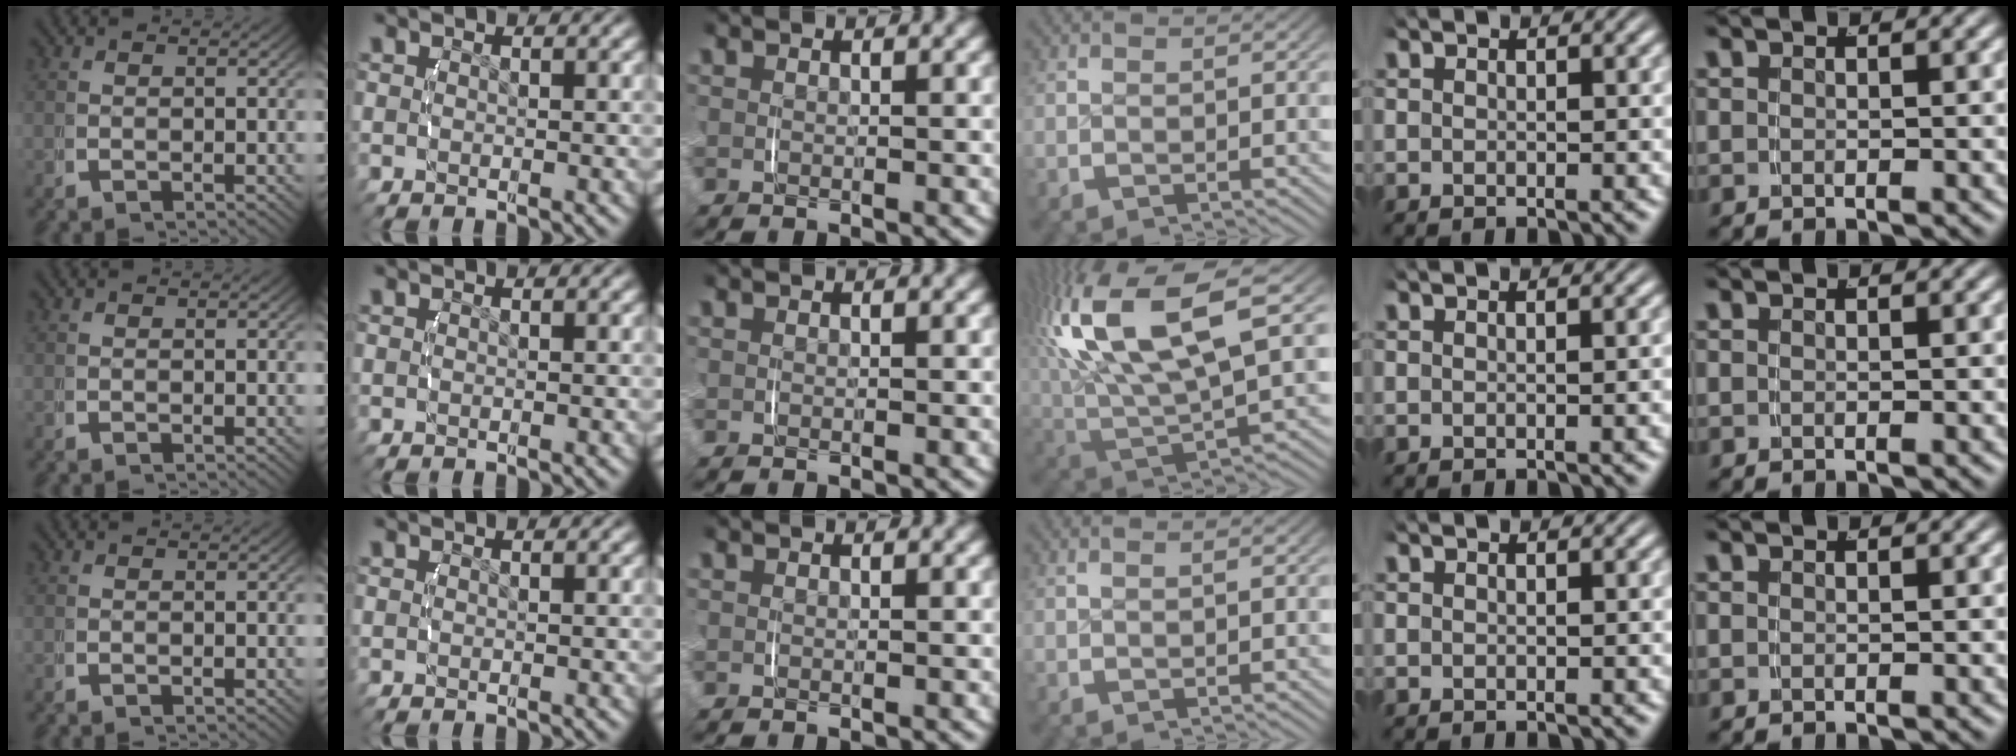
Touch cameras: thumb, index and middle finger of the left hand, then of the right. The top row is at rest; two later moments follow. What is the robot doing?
{"motion": "lift_and_place", "object": "string"}